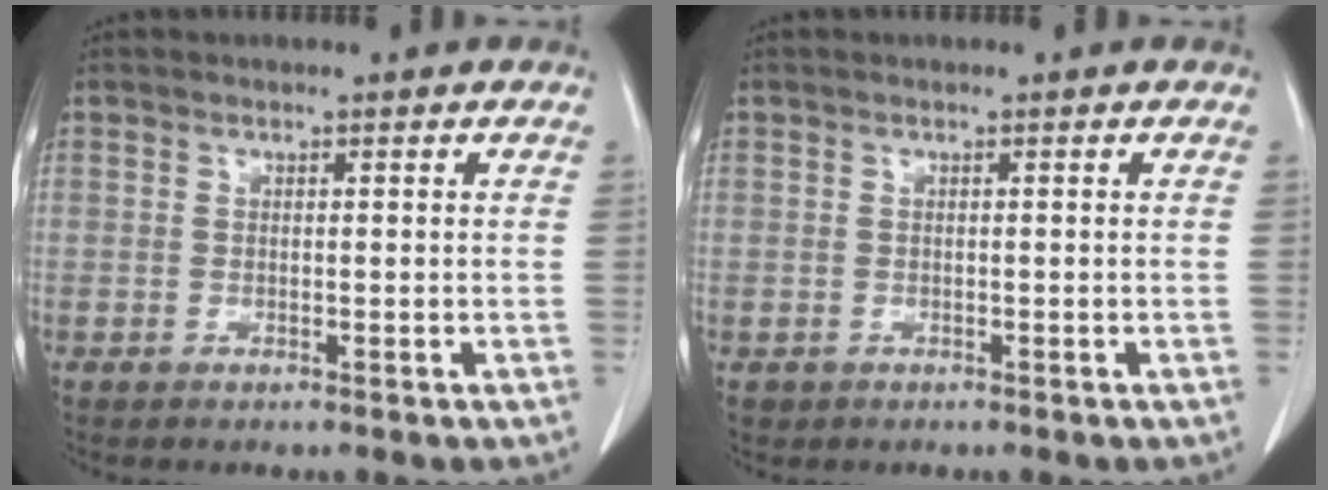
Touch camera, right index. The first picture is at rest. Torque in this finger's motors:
{"motor_torque": [-0.10, 0.00, -0.30, -0.13]}